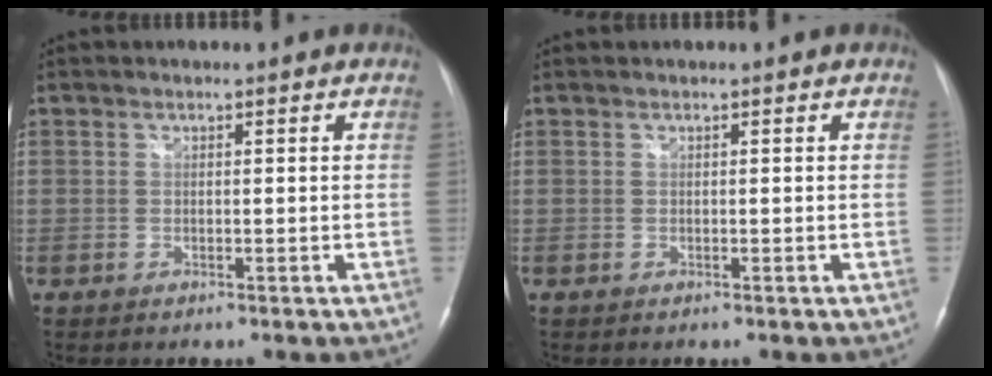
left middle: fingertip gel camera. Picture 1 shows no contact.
{"total": 0.0}